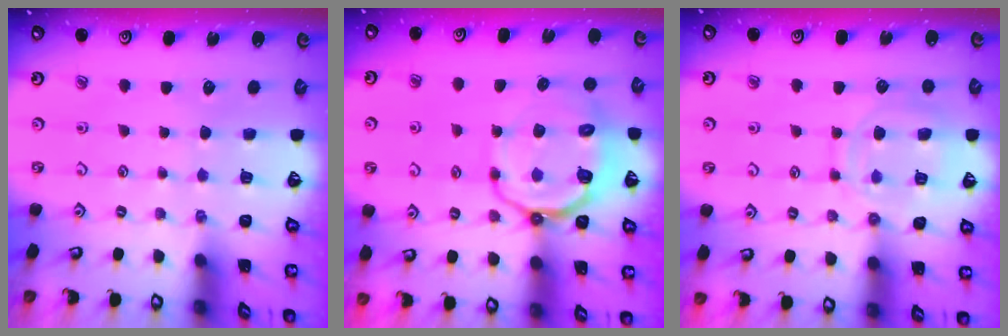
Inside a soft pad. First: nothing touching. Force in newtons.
{"total": 12.1, "press": 11.7, "slide": 3.2}
{"total": 12.9, "press": 12.8, "slide": 1.1}